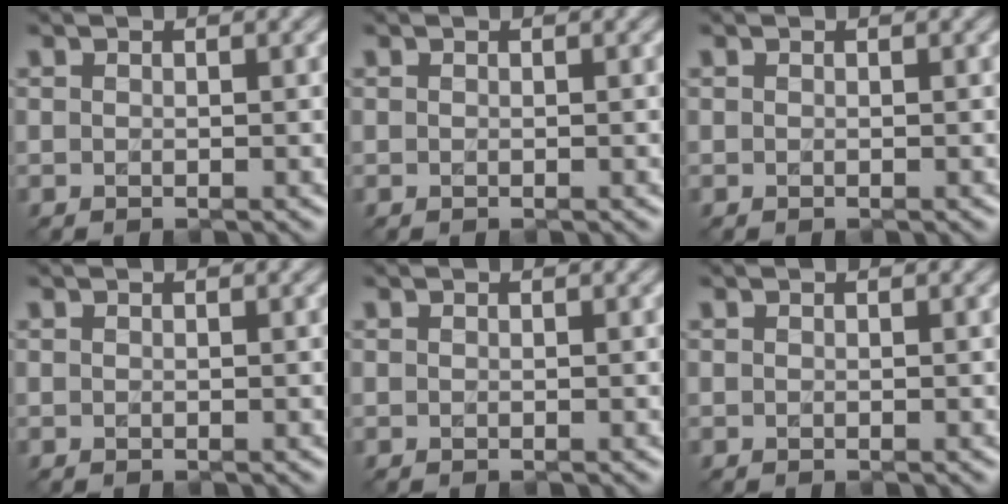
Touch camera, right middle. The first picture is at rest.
{"total": 0.0}
{"total": 0.0}
{"total": 0.0}
{"total": 0.0}
{"total": 0.0}